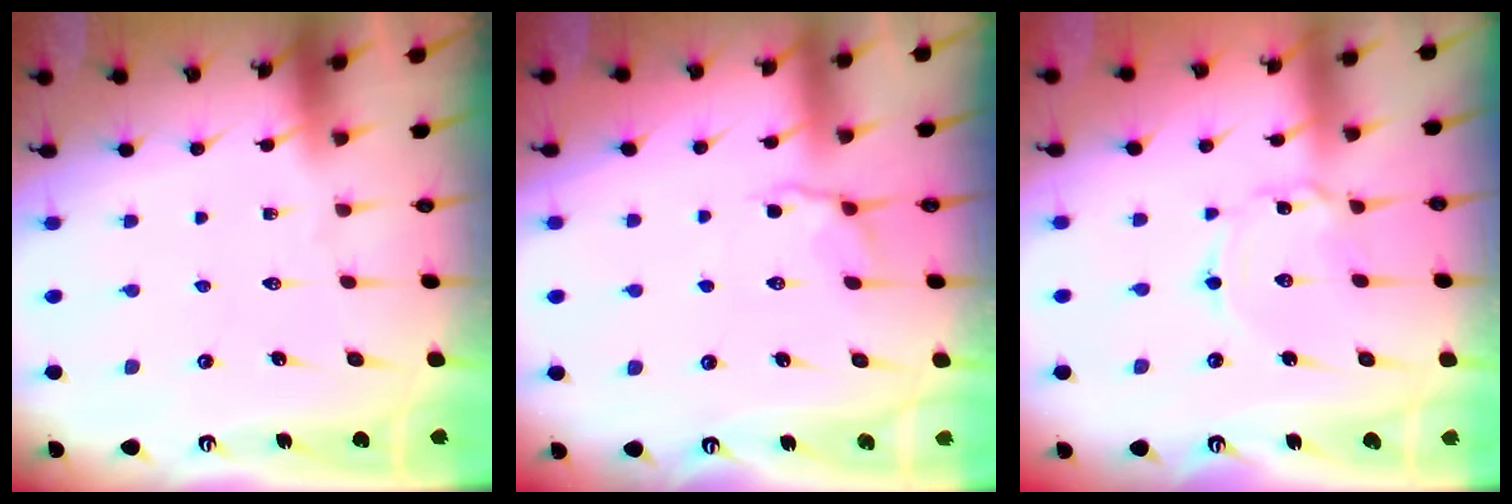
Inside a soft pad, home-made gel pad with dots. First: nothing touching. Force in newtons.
{"total": 4.8, "press": 4.4, "slide": 2.1}
{"total": 2.0, "press": 2.0, "slide": 0.2}